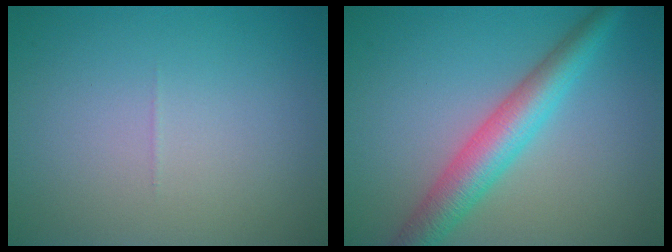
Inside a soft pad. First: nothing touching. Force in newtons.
{"total": 5.3, "press": 5.3, "slide": 0.1}